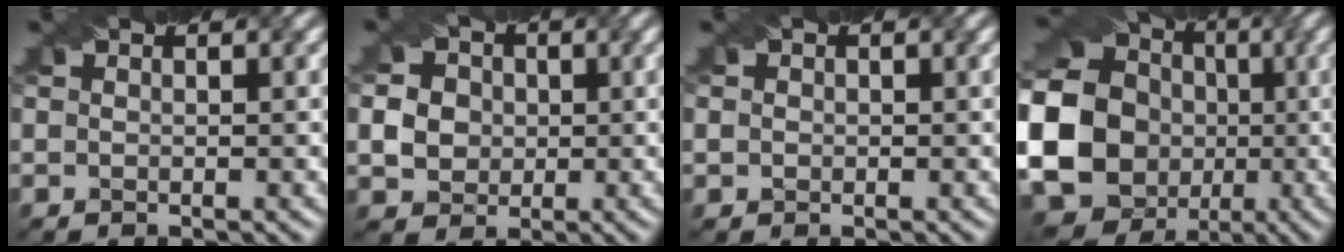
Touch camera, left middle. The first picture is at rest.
{"total": 6.3, "force": [1.0, 5.7, 2.4], "torque": [-0.057, 0.032, 0.014]}
{"total": 2.1, "force": [0.9, 1.7, 0.9], "torque": [-0.011, 0.017, 0.004]}
{"total": 23.7, "force": [-3.7, 22.1, 7.8], "torque": [-0.182, -0.007, -0.095]}